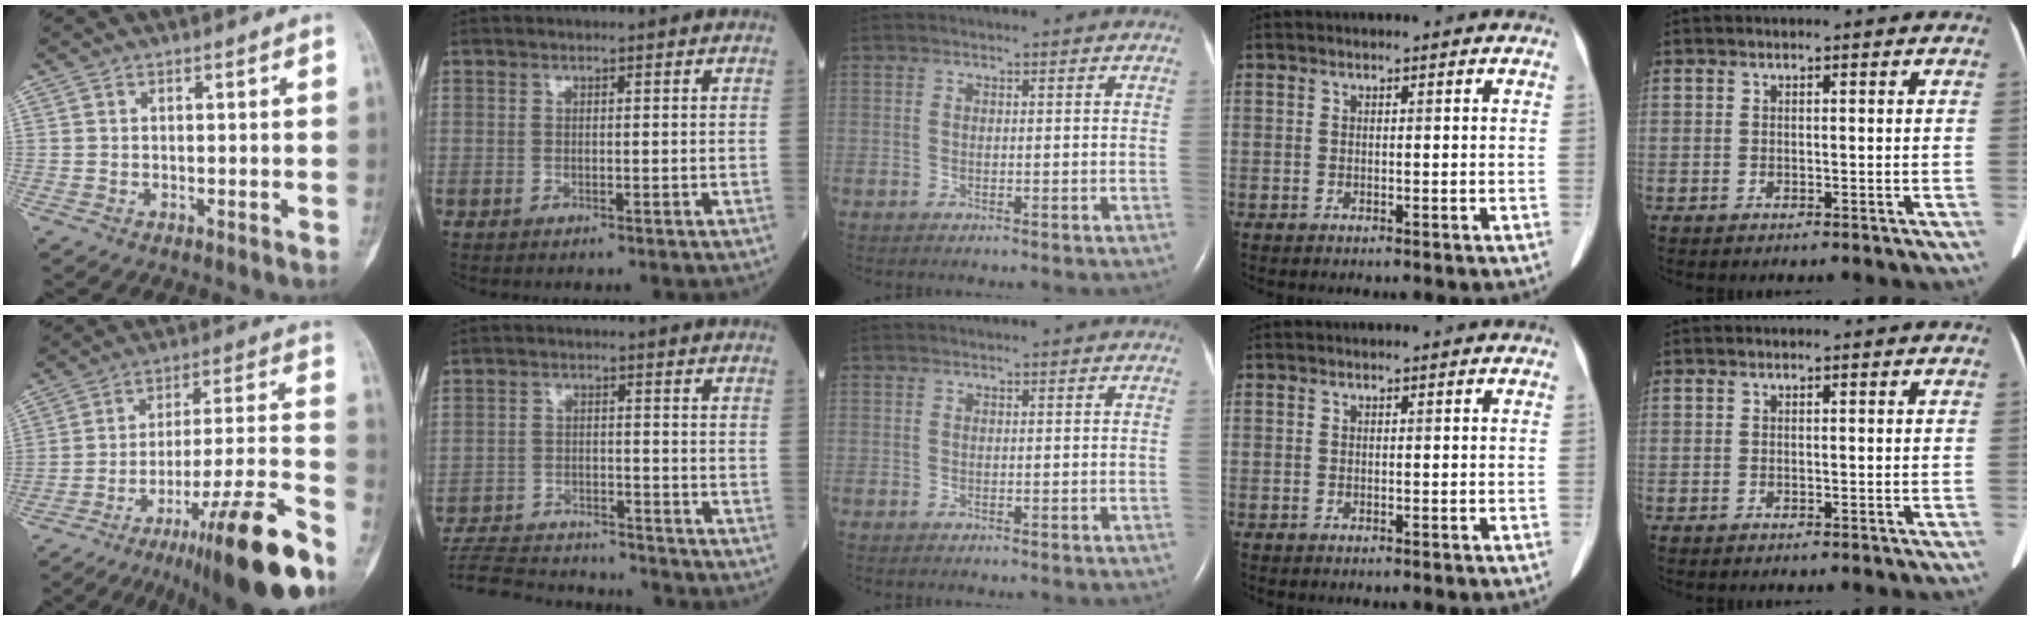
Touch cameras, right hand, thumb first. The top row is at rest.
{"thumb": {"total": 24.3, "force": [-16.2, 2.4, 18.0], "torque": [-0.236, 0.072, -0.253]}, "index": {"total": 14.5, "force": [-13.7, 2.5, 3.8], "torque": [-0.082, 0.000, -0.205]}}